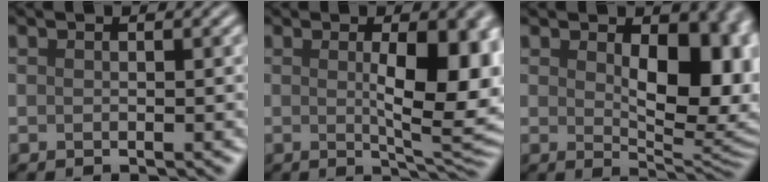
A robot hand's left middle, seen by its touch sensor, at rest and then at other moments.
{"total": 8.6, "force": [0.6, 2.4, 8.2], "torque": [-0.111, -0.009, 0.017]}
{"total": 8.9, "force": [1.3, 4.9, 7.3], "torque": [-0.100, -0.014, 0.029]}